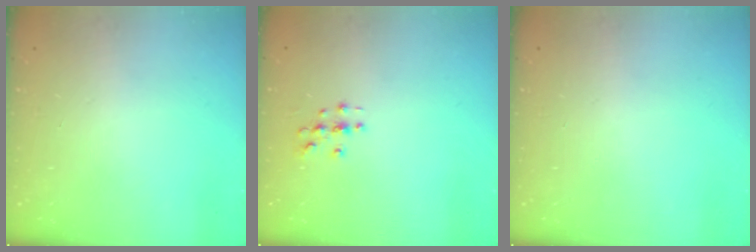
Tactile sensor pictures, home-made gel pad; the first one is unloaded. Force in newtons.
{"total": 3.4, "press": 3.4, "slide": 0.2}
{"total": 0.6, "press": 0.0, "slide": 0.6}